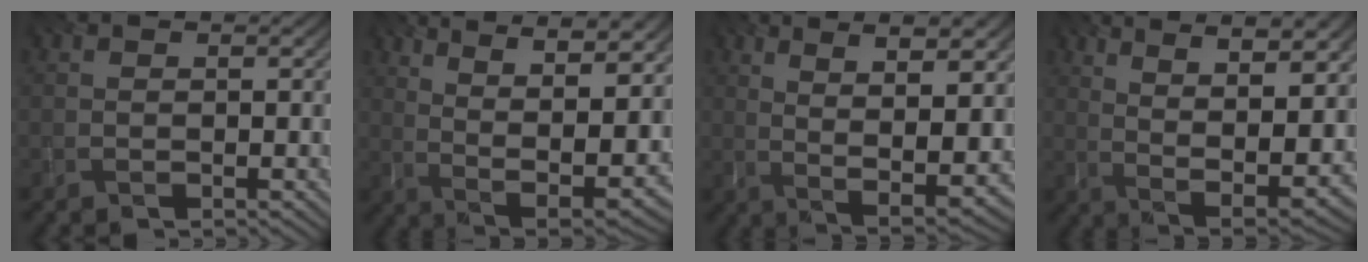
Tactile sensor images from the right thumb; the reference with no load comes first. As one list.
[{"total": 14.9, "force": [6.5, 5.2, 12.4], "torque": [-0.212, 0.023, 0.108]}, {"total": 11.2, "force": [3.0, 3.0, 10.3], "torque": [-0.167, 0.012, 0.049]}, {"total": 13.7, "force": [5.5, 4.5, 11.7], "torque": [-0.197, 0.023, 0.088]}]